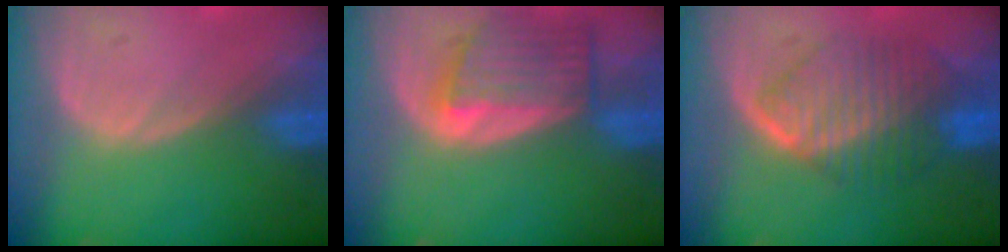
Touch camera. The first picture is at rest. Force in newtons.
{"total": 6.8, "press": 6.5, "slide": 2.2}
{"total": 7.8, "press": 7.8, "slide": 0.3}